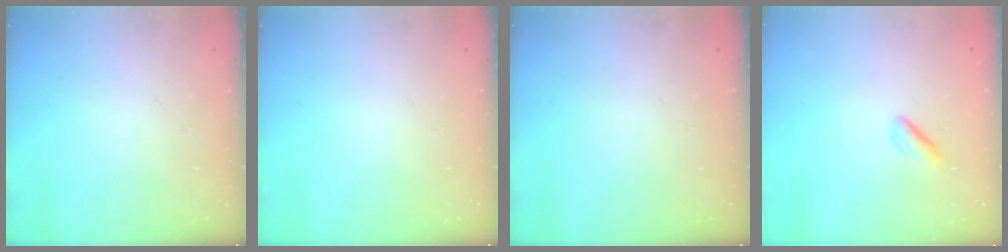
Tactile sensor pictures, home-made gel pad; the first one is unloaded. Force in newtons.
{"total": 0.0}
{"total": 0.0}
{"total": 2.2, "press": 2.1, "slide": 0.6}